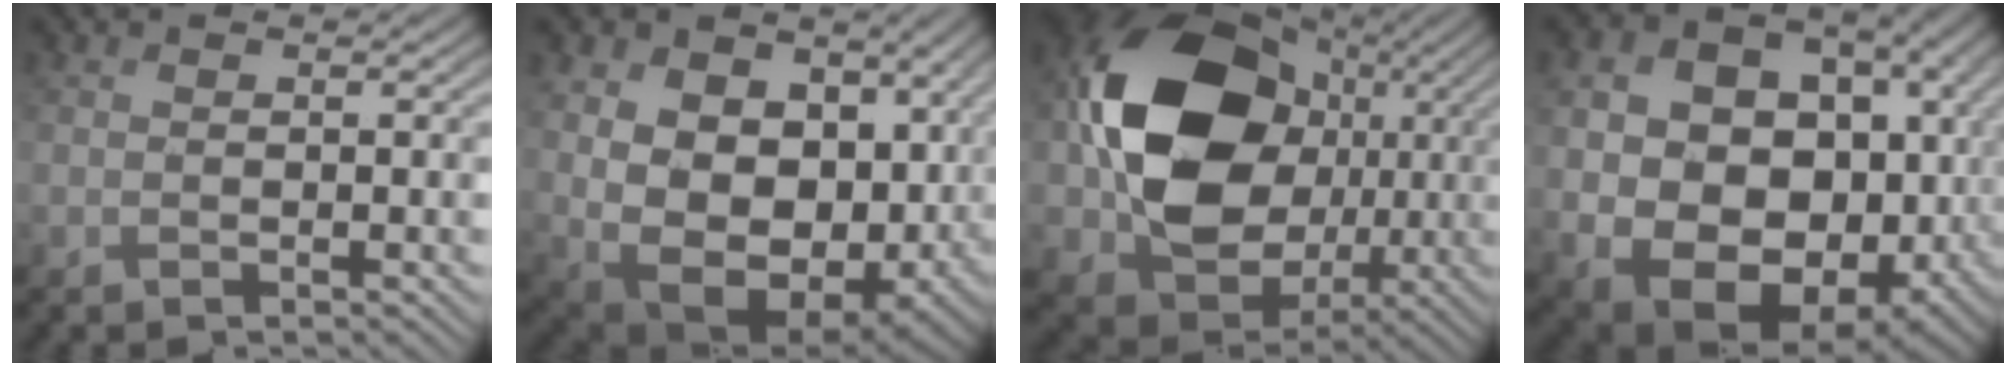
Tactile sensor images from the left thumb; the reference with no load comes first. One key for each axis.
{"total": 18.6, "fx": 0.1, "fy": 12.6, "fz": 13.6, "tx": -0.256, "ty": -0.049, "tz": 0.046}
{"total": 18.0, "fx": 1.4, "fy": 14.5, "fz": 10.7, "tx": -0.214, "ty": -0.006, "tz": 0.021}
{"total": 19.3, "fx": -2.0, "fy": 15.1, "fz": 11.8, "tx": -0.224, "ty": -0.054, "tz": 0.003}